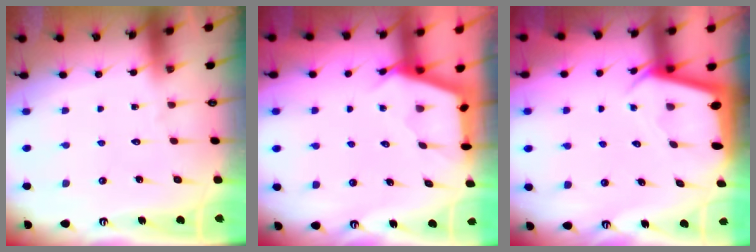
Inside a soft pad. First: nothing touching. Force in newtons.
{"total": 3.0, "press": 3.0, "slide": 0.4}
{"total": 2.5, "press": 2.5, "slide": 0.2}